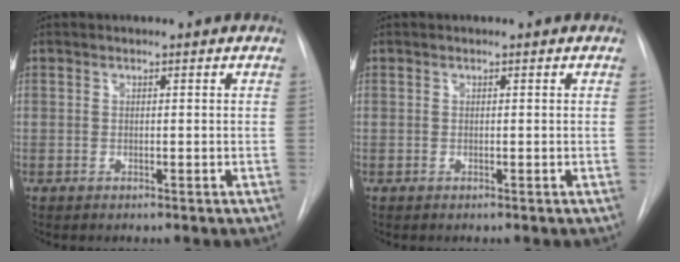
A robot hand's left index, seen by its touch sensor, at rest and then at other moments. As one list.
[{"total": 0.0}]